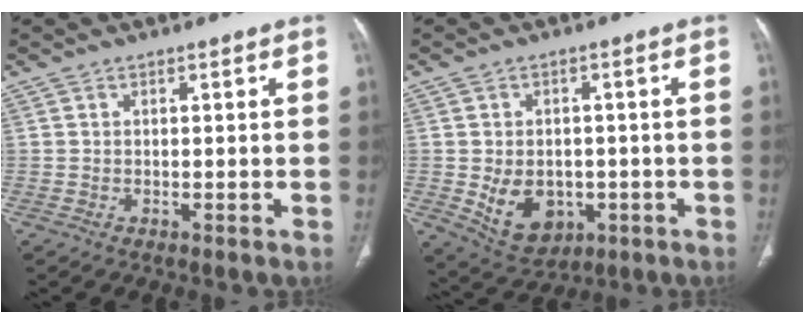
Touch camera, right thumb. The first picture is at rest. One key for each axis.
{"total": 9.3, "fx": -2.0, "fy": 7.0, "fz": 5.8, "tx": -0.071, "ty": 0.004, "tz": -0.010}